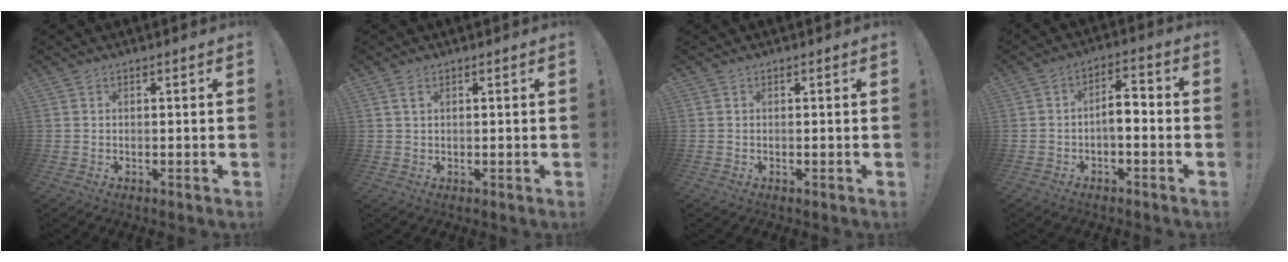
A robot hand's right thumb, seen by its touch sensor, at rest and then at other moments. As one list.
[{"total": 2.0, "force": [1.0, 0.8, 1.6], "torque": [-0.033, 0.003, 0.018]}, {"total": 0.0}, {"total": 5.7, "force": [-1.4, 2.8, 4.8], "torque": [-0.084, 0.007, -0.028]}]